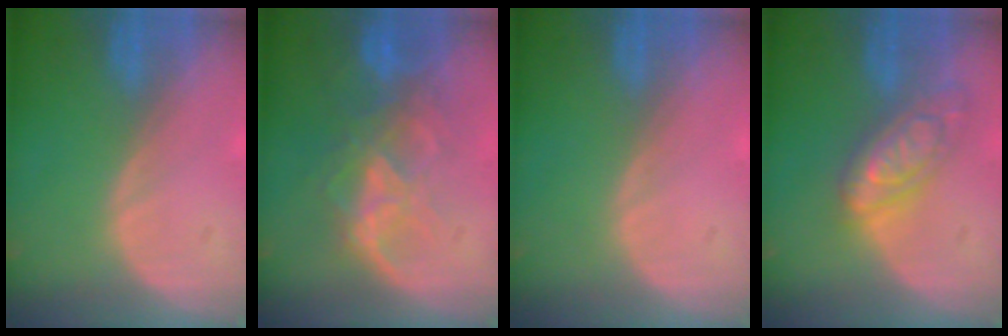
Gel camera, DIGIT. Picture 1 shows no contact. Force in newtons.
{"total": 8.6, "press": 7.5, "slide": 4.3}
{"total": 0.0}
{"total": 7.4, "press": 7.4, "slide": 0.5}